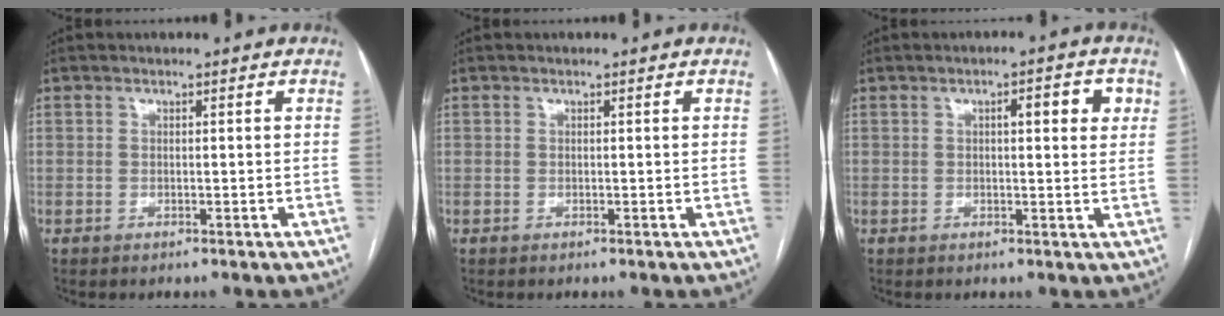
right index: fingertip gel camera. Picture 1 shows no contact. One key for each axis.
{"total": 0.0}
{"total": 4.8, "fx": 1.6, "fy": 1.1, "fz": 4.4, "tx": -0.060, "ty": 0.010, "tz": 0.019}